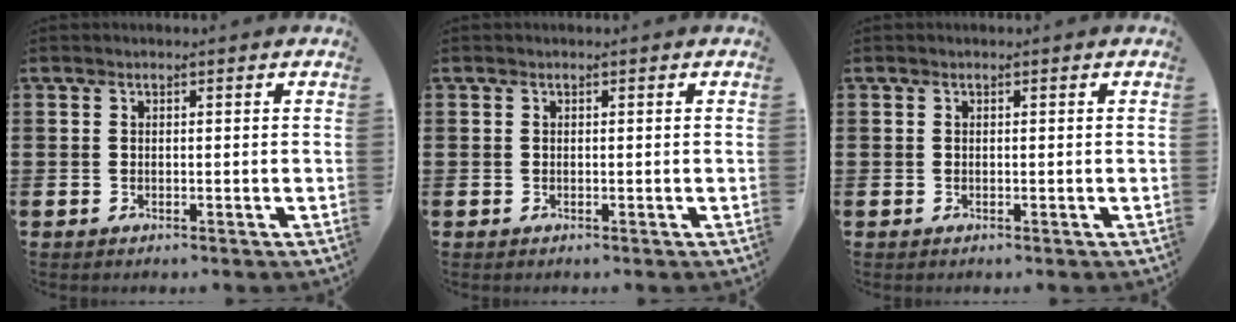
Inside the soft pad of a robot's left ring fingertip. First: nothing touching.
{"total": 0.0}
{"total": 0.0}